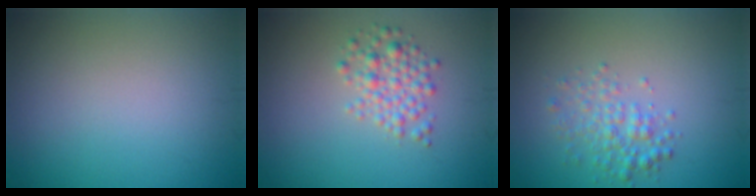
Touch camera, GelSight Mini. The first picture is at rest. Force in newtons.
{"total": 2.6, "press": 2.6, "slide": 0.2}
{"total": 2.5, "press": 2.5, "slide": 0.1}